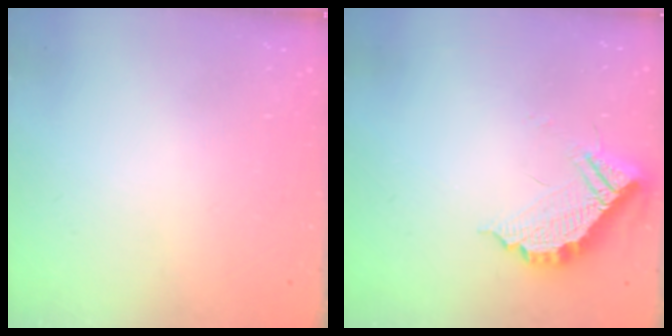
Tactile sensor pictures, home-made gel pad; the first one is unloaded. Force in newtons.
{"total": 11.3, "press": 11.2, "slide": 0.4}